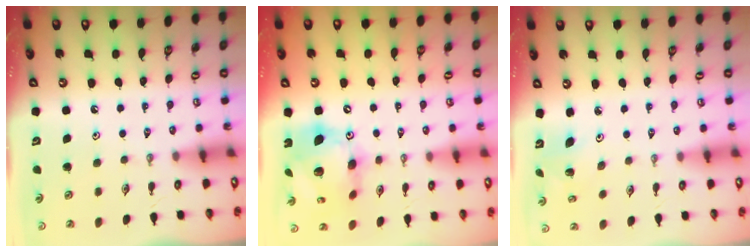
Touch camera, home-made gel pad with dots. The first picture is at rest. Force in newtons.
{"total": 17.5, "press": 17.4, "slide": 1.9}
{"total": 2.8, "press": 2.8, "slide": 0.2}